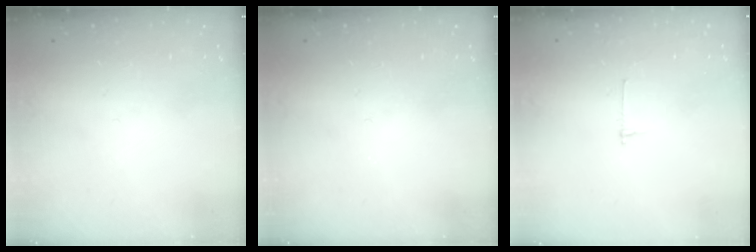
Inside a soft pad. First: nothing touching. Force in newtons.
{"total": 0.0}
{"total": 2.7, "press": 2.7, "slide": 0.3}